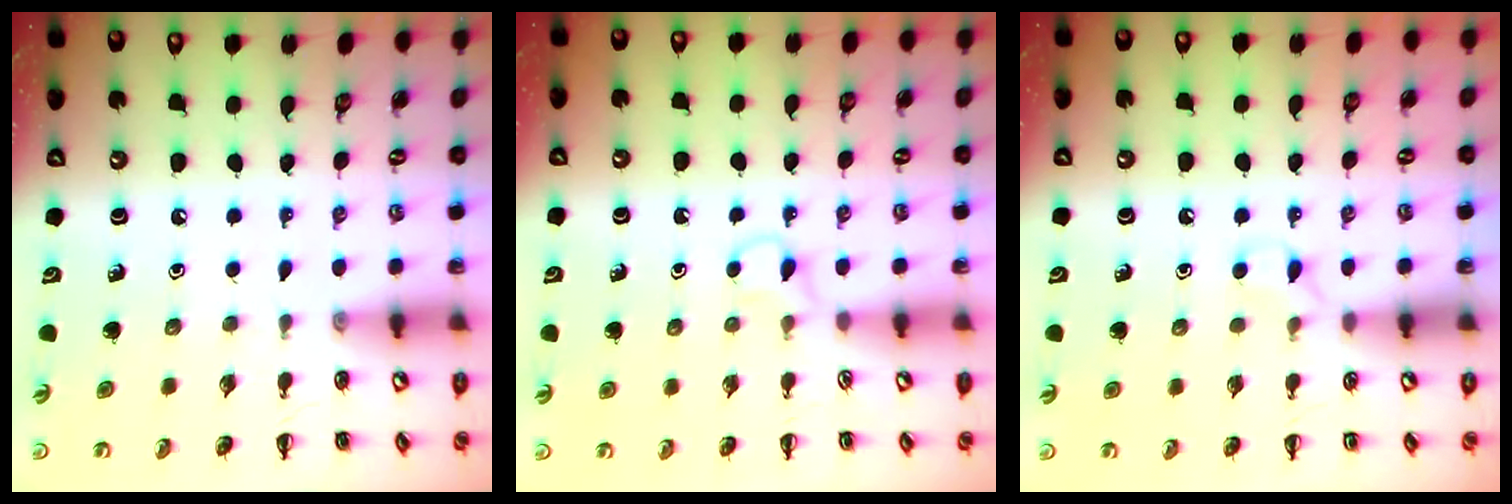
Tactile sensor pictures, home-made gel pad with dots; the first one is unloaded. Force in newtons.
{"total": 3.1, "press": 2.9, "slide": 1.2}
{"total": 4.0, "press": 3.7, "slide": 1.4}